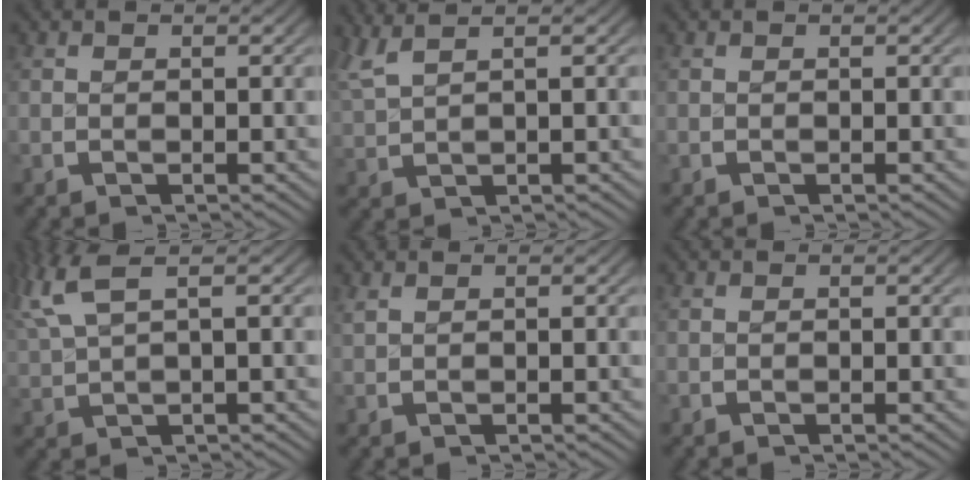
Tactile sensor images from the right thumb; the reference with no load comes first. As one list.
[{"total": 3.0, "force": [2.1, 1.2, 1.8], "torque": [-0.039, 0.006, 0.041]}, {"total": 0.0}, {"total": 4.6, "force": [2.3, 2.5, 3.2], "torque": [-0.077, 0.006, 0.042]}, {"total": 0.8, "force": [0.6, 0.3, 0.4], "torque": [-0.004, 0.004, 0.012]}, {"total": 0.0}]